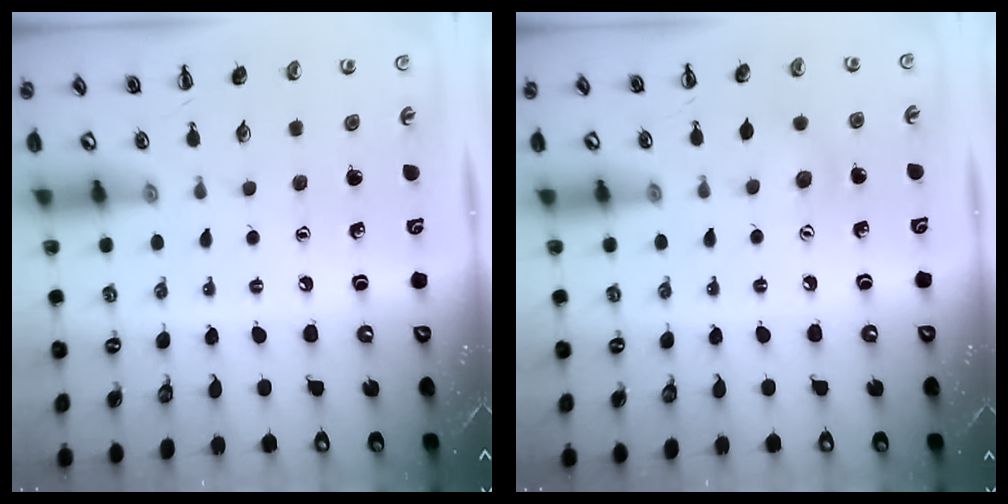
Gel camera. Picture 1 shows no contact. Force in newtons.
{"total": 6.3, "press": 6.1, "slide": 1.4}